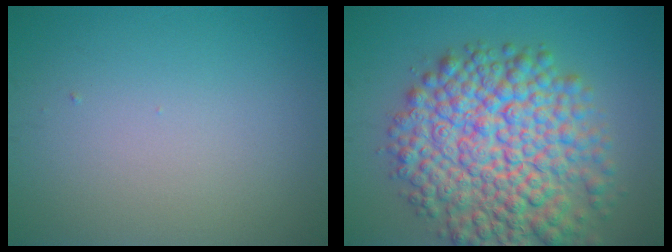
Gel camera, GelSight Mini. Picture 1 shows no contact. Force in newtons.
{"total": 12.0, "press": 12.0, "slide": 0.3}